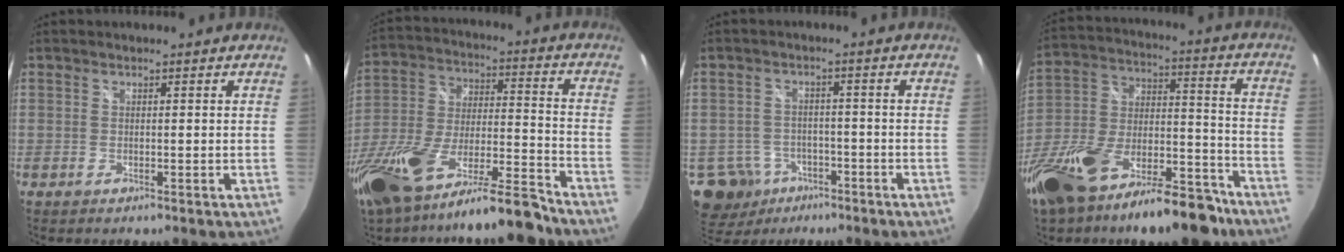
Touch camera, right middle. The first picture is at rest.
{"total": 22.3, "force": [-16.2, 5.1, 14.3], "torque": [-0.287, -0.042, -0.277]}
{"total": 9.3, "force": [-5.2, 7.3, 2.7], "torque": [-0.085, 0.006, -0.072]}
{"total": 24.4, "force": [-15.6, 10.5, 15.5], "torque": [-0.289, 0.007, -0.247]}